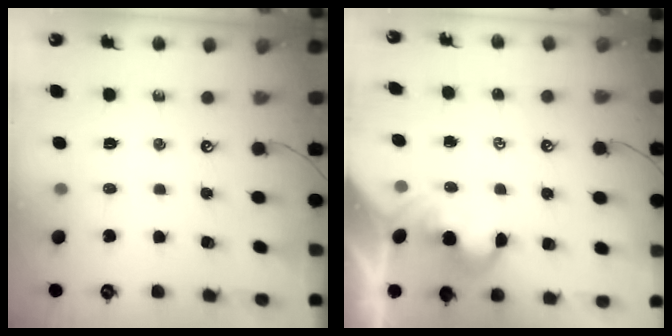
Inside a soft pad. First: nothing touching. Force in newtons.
{"total": 2.2, "press": 2.1, "slide": 0.4}